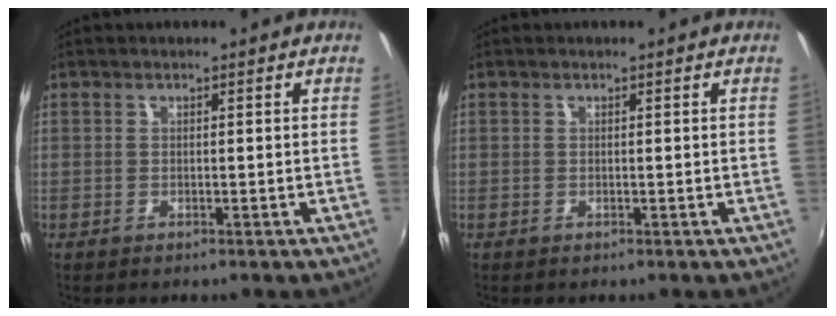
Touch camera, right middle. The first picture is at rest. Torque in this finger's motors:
{"motor_torque": [0.00, 0.00, 0.00, 0.00]}